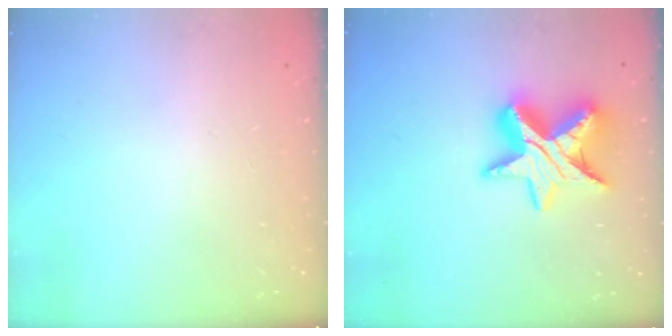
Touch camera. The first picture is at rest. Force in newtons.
{"total": 14.3, "press": 14.2, "slide": 0.9}